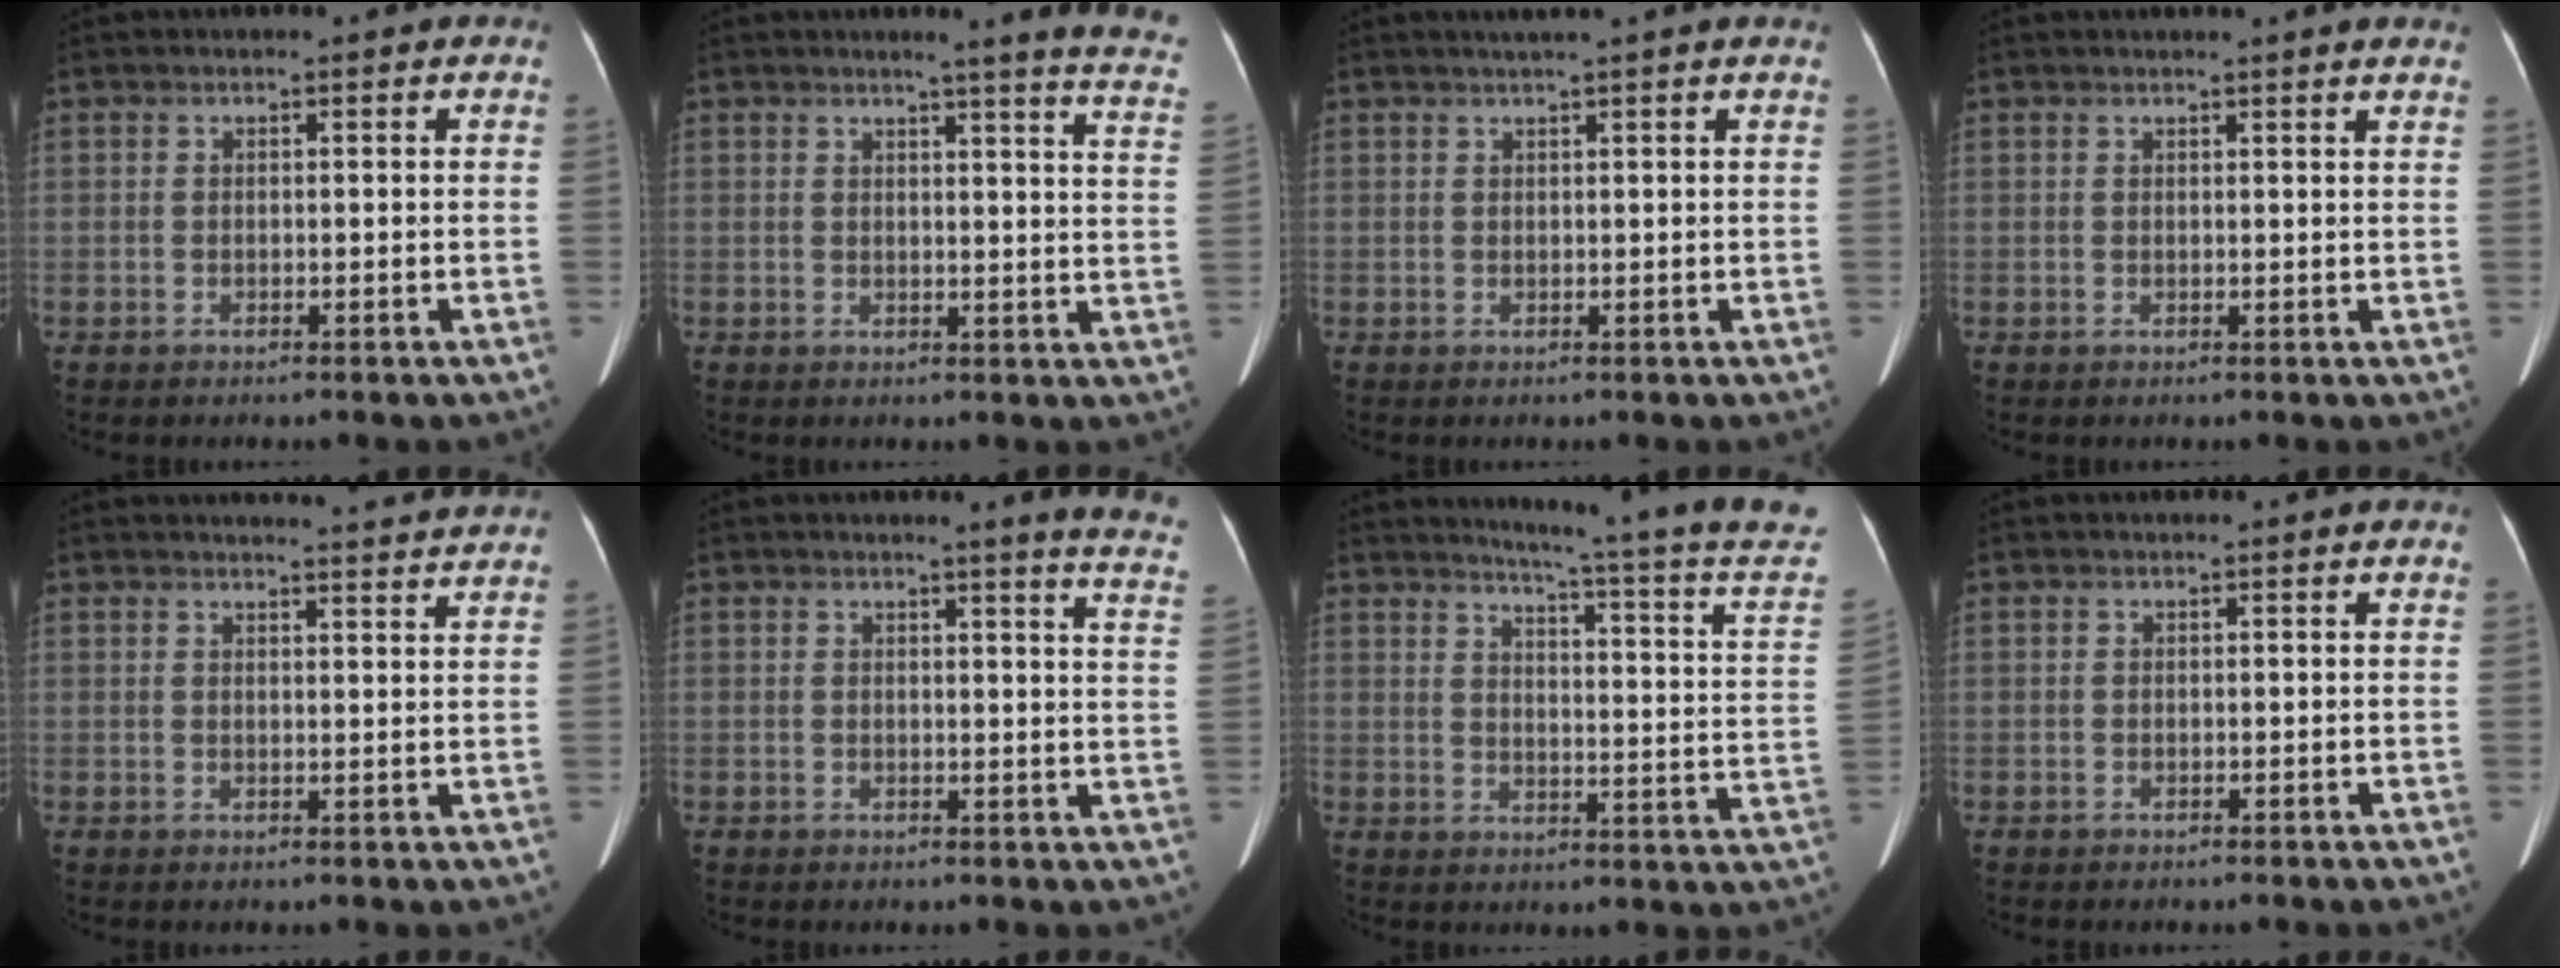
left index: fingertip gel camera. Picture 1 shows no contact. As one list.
[{"total": 11.9, "force": [10.3, -0.9, 5.9], "torque": [-0.059, -0.063, 0.089]}, {"total": 3.0, "force": [2.5, -0.7, 1.6], "torque": [-0.019, 0.015, 0.036]}, {"total": 4.9, "force": [4.4, -0.4, 2.1], "torque": [-0.026, 0.010, 0.038]}, {"total": 7.9, "force": [7.7, -0.4, 1.6], "torque": [-0.021, -0.002, 0.074]}, {"total": 9.1, "force": [8.0, -0.8, 4.1], "torque": [-0.033, -0.056, 0.059]}, {"total": 20.3, "force": [18.4, -2.7, 8.1], "torque": [-0.127, -0.113, 0.210]}, {"total": 0.0}]